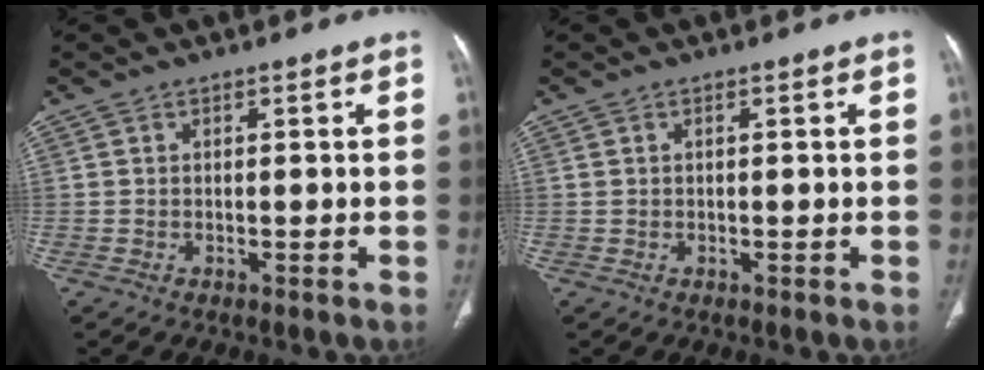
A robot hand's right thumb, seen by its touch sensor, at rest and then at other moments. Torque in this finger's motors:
{"motor_torque": [-0.24, 0.17, -0.50, 0.36, 0.03]}